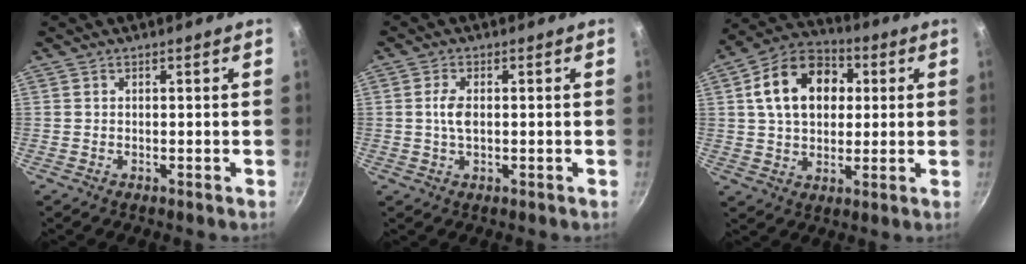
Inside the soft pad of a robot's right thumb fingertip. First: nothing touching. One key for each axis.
{"total": 3.5, "fx": 0.2, "fy": 1.8, "fz": 3.0, "tx": -0.061, "ty": 0.004, "tz": 0.000}
{"total": 15.9, "fx": 3.4, "fy": 11.5, "fz": 10.5, "tx": -0.147, "ty": 0.020, "tz": 0.044}